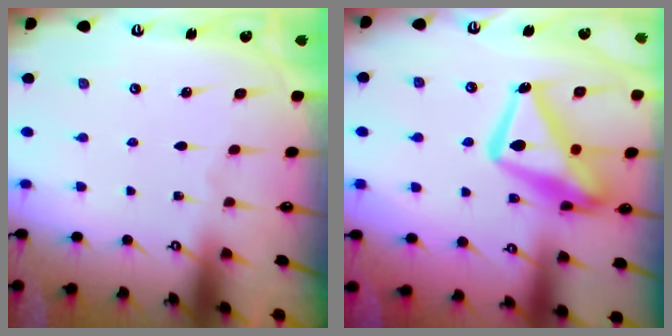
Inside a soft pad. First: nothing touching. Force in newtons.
{"total": 16.6, "press": 16.5, "slide": 1.6}